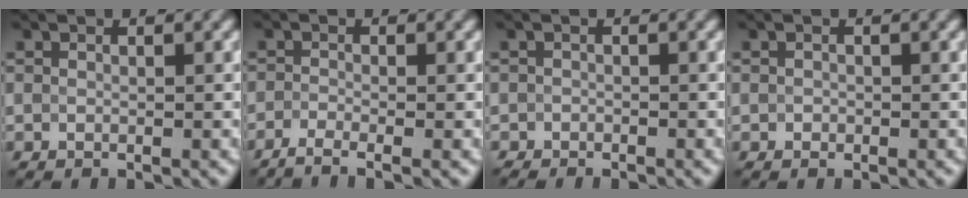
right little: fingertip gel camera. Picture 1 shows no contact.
{"total": 2.5, "force": [-2.3, 0.1, 0.8], "torque": [-0.011, -0.008, -0.047]}
{"total": 2.0, "force": [-1.8, 0.0, -0.9], "torque": [0.012, -0.011, -0.025]}
{"total": 0.8, "force": [-0.7, 0.1, -0.4], "torque": [0.002, 0.001, -0.006]}